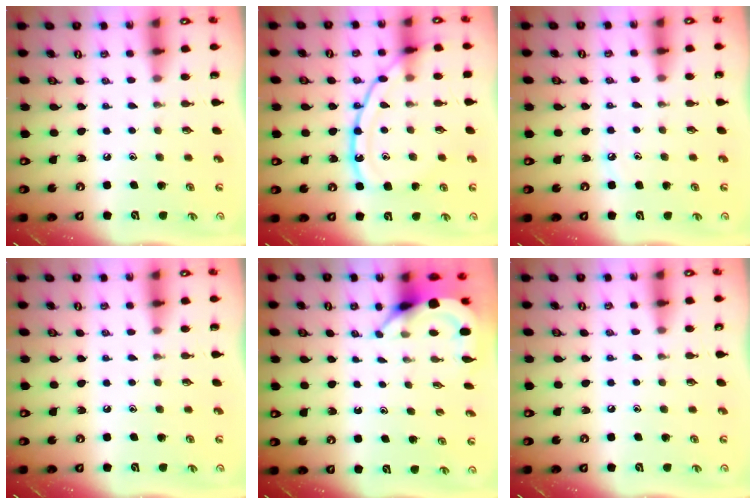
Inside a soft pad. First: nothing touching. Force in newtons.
{"total": 14.9, "press": 14.8, "slide": 1.2}
{"total": 3.1, "press": 3.1, "slide": 0.4}
{"total": 0.0}
{"total": 3.8, "press": 3.8, "slide": 0.1}
{"total": 4.3, "press": 4.2, "slide": 0.7}